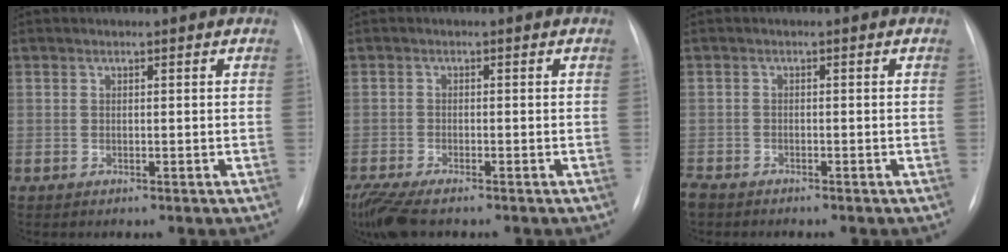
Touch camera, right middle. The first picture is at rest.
{"total": 6.9, "force": [-5.3, 1.6, 4.1], "torque": [-0.082, -0.018, -0.093]}
{"total": 3.6, "force": [-3.2, 1.2, 1.1], "torque": [-0.018, -0.009, -0.054]}